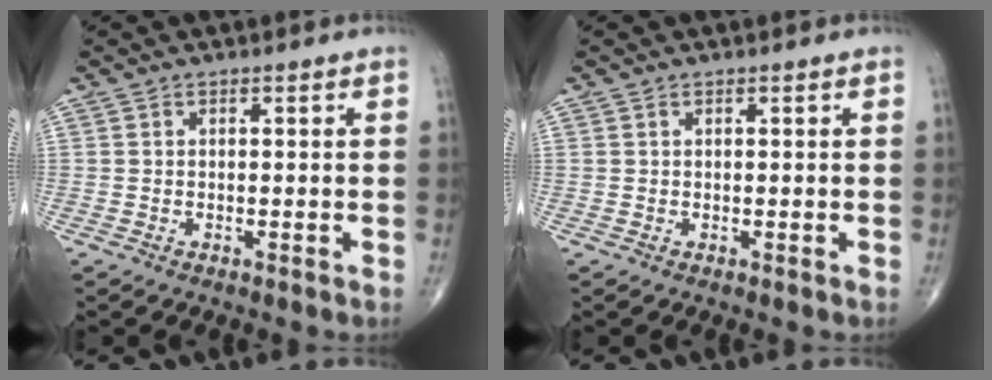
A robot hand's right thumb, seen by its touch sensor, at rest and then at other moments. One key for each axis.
{"total": 0.0}